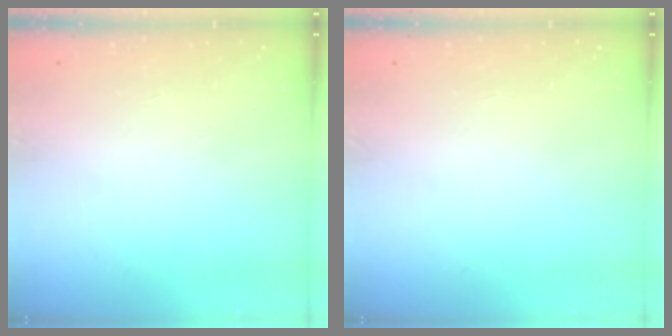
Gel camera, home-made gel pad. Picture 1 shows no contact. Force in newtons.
{"total": 0.0}